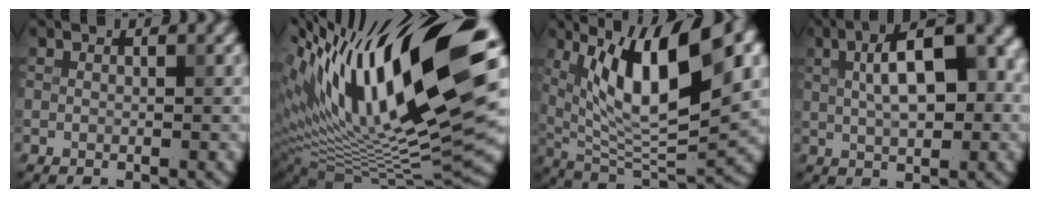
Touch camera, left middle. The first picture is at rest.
{"total": 18.5, "force": [6.0, 6.5, 16.2], "torque": [-0.287, 0.028, 0.102]}
{"total": 12.4, "force": [4.0, 4.4, 10.9], "torque": [-0.181, 0.004, 0.078]}
{"total": 9.9, "force": [1.5, 4.4, 8.8], "torque": [-0.126, 0.023, 0.024]}